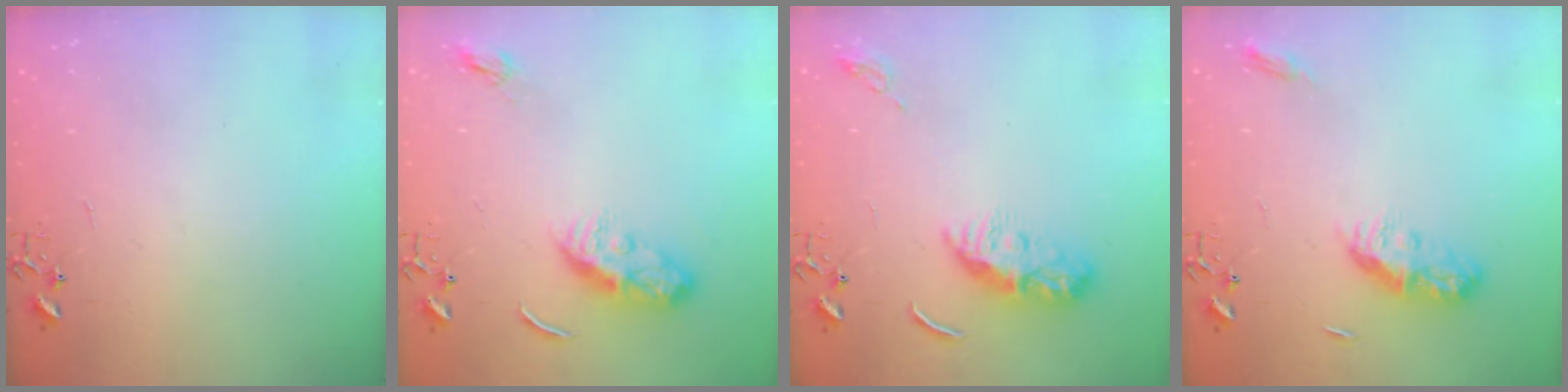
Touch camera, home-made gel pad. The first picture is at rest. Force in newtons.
{"total": 10.2, "press": 10.2, "slide": 0.3}
{"total": 11.2, "press": 11.2, "slide": 0.1}
{"total": 9.4, "press": 9.4, "slide": 0.1}